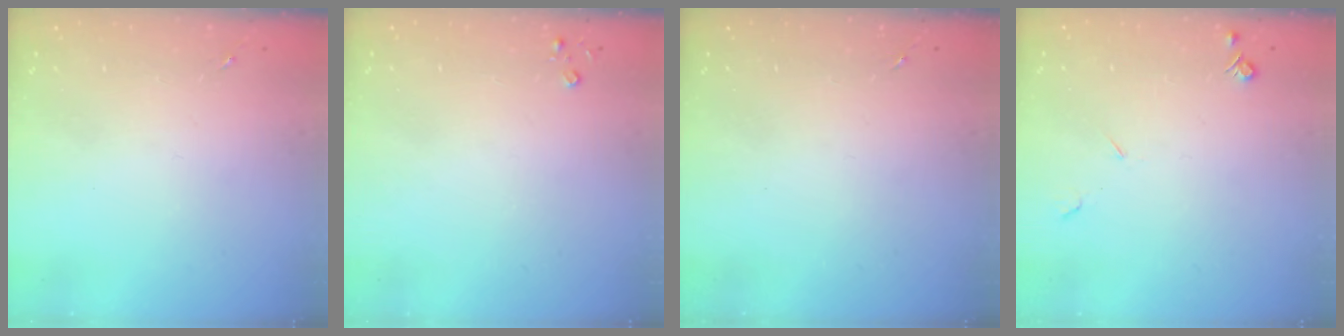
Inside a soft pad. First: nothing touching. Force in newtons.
{"total": 2.6, "press": 2.6, "slide": 0.3}
{"total": 0.0}
{"total": 4.0, "press": 3.9, "slide": 0.7}